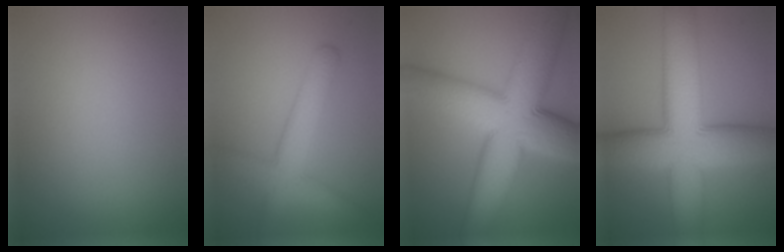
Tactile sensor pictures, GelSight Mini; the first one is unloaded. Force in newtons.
{"total": 4.6, "press": 4.6, "slide": 0.3}
{"total": 14.5, "press": 14.5, "slide": 0.1}
{"total": 12.3, "press": 12.3, "slide": 0.3}